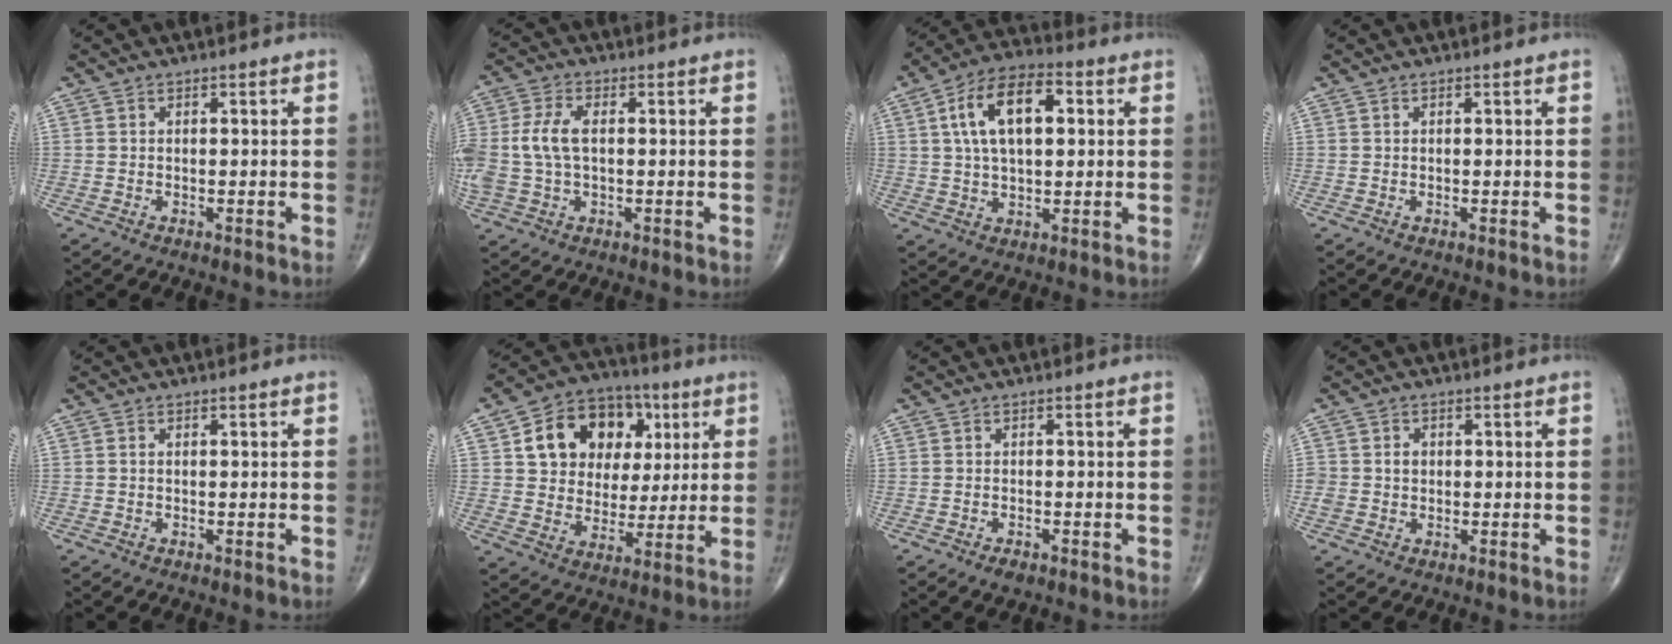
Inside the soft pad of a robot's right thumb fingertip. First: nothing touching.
{"total": 8.7, "force": [0.3, 5.1, 7.0], "torque": [-0.175, 0.016, 0.007]}
{"total": 13.6, "force": [3.1, 6.9, 11.2], "torque": [-0.193, 0.018, 0.050]}
{"total": 0.0}
{"total": 0.0}
{"total": 17.1, "force": [5.2, 13.2, 9.6], "torque": [-0.114, 0.008, 0.087]}
{"total": 1.8, "force": [-1.2, 0.9, 1.0], "torque": [-0.020, 0.003, -0.018]}
{"total": 3.0, "force": [0.1, 2.6, 1.4], "torque": [-0.016, 0.006, 0.004]}